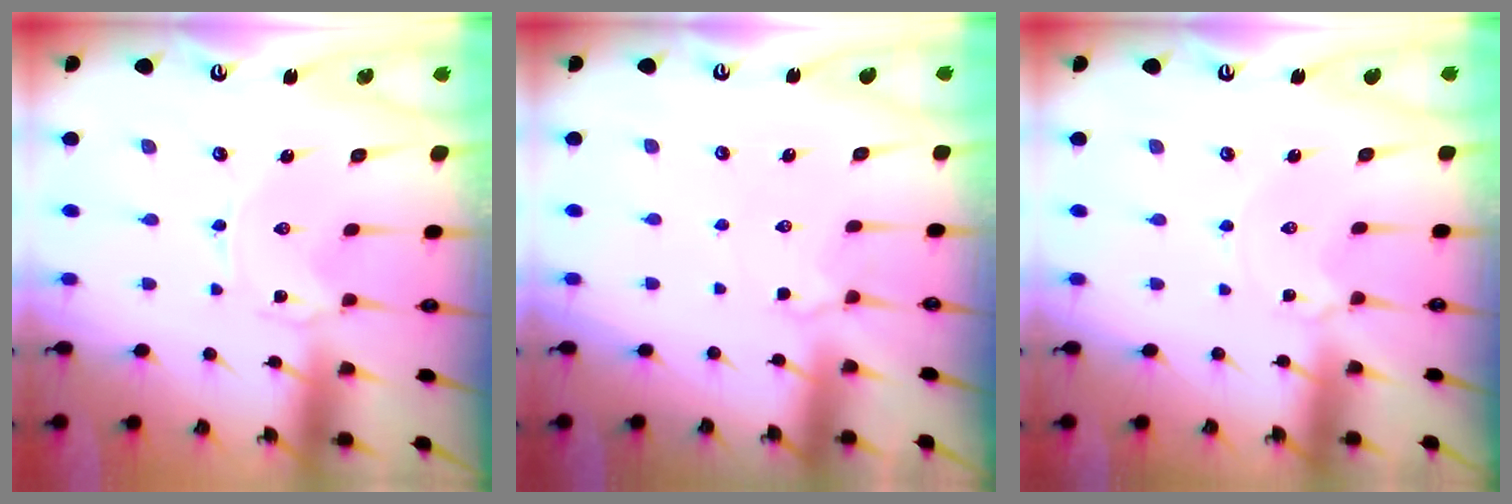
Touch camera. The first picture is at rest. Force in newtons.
{"total": 3.0, "press": 2.9, "slide": 0.7}
{"total": 1.7, "press": 1.7, "slide": 0.2}